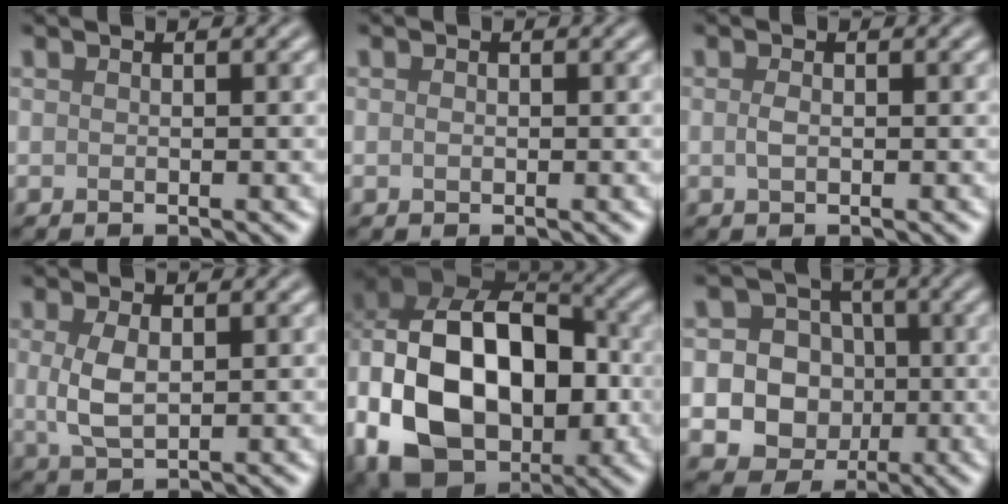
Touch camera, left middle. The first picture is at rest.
{"total": 0.6, "force": [0.0, 0.5, 0.4], "torque": [-0.007, -0.001, -0.001]}
{"total": 1.0, "force": [0.0, 0.5, 0.9], "torque": [-0.022, -0.002, -0.002]}
{"total": 3.2, "force": [0.4, 1.6, 2.7], "torque": [-0.066, -0.001, 0.009]}
{"total": 16.4, "force": [-2.5, 12.0, 10.9], "torque": [-0.171, 0.003, -0.045]}
{"total": 11.7, "force": [-1.9, 10.9, 3.6], "torque": [-0.070, 0.002, -0.051]}